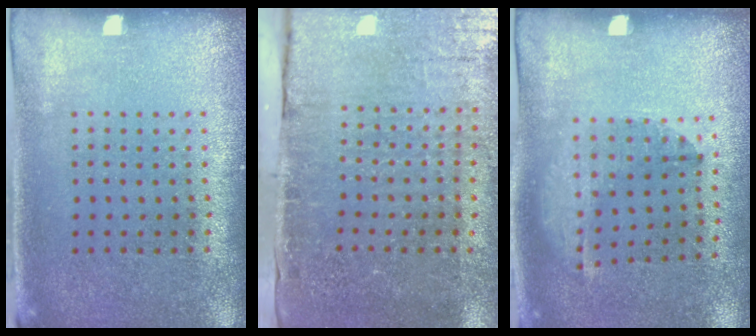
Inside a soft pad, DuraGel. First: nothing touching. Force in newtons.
{"total": 4.2, "press": 3.9, "slide": 1.5}
{"total": 1.3, "press": 0.9, "slide": 0.9}